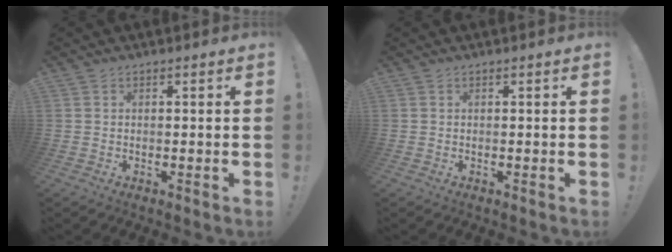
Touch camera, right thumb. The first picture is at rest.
{"total": 0.0}